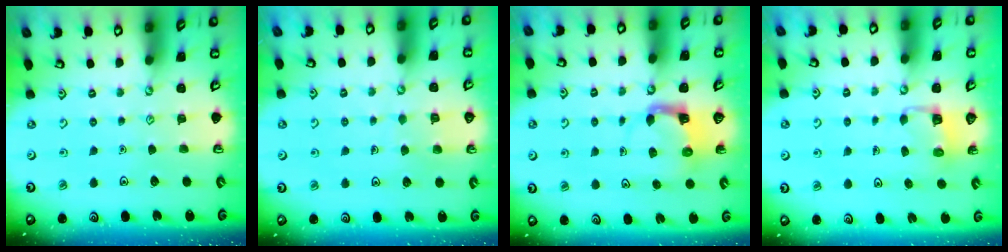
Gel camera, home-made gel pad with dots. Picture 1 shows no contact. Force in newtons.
{"total": 4.0, "press": 3.9, "slide": 0.3}
{"total": 3.9, "press": 3.9, "slide": 0.7}
{"total": 2.8, "press": 2.8, "slide": 0.2}